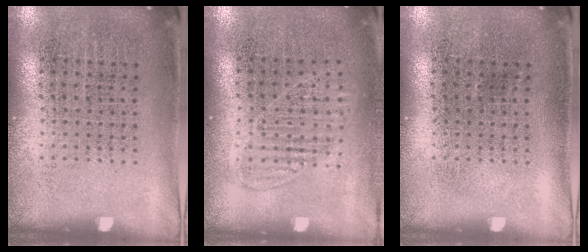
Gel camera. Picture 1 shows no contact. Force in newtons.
{"total": 1.3, "press": 1.2, "slide": 0.6}
{"total": 0.0}